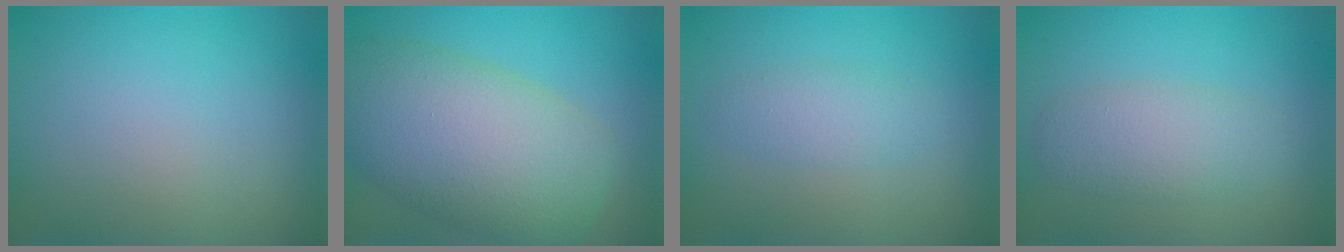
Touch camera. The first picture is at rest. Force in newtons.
{"total": 10.9, "press": 10.9, "slide": 0.5}
{"total": 2.0, "press": 2.0, "slide": 0.0}
{"total": 3.5, "press": 3.5, "slide": 0.3}